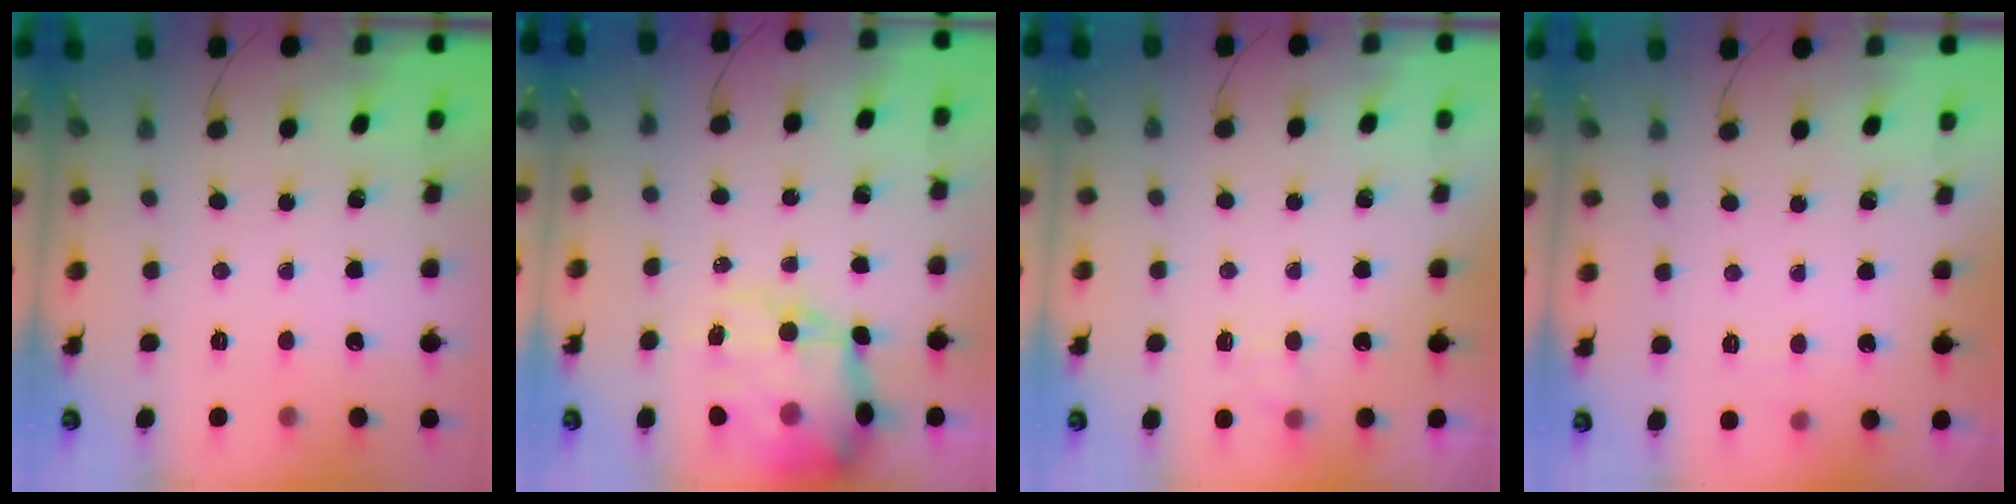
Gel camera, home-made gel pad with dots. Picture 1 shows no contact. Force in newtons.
{"total": 16.6, "press": 16.2, "slide": 3.6}
{"total": 3.7, "press": 3.4, "slide": 1.4}
{"total": 2.6, "press": 2.1, "slide": 1.5}